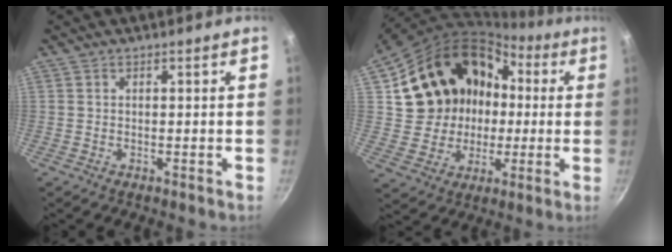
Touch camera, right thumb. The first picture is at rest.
{"total": 21.7, "force": [3.0, 18.6, 10.9], "torque": [-0.177, 0.050, 0.069]}